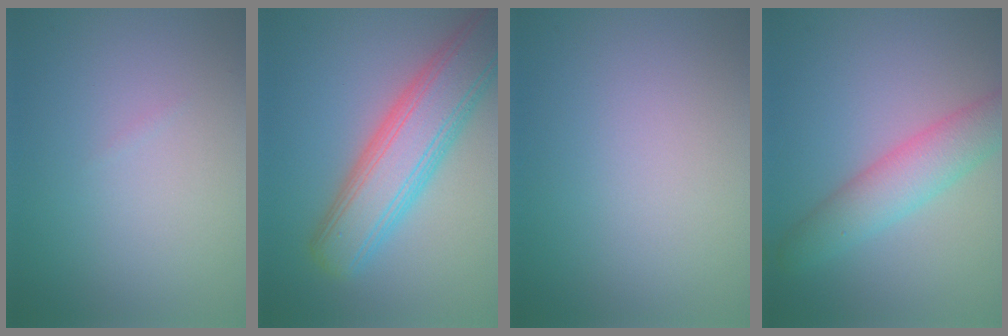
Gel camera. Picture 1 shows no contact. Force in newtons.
{"total": 7.8, "press": 7.8, "slide": 0.4}
{"total": 0.0}
{"total": 4.6, "press": 4.6, "slide": 0.2}